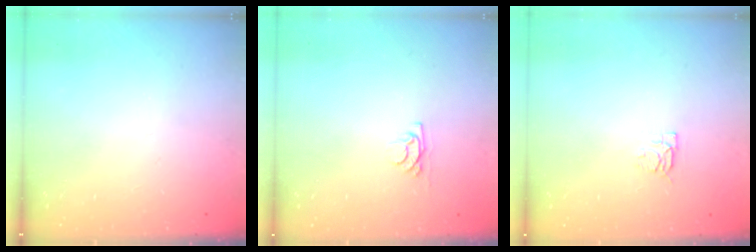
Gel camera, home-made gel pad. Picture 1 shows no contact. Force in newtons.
{"total": 3.8, "press": 3.8, "slide": 0.4}
{"total": 4.9, "press": 4.8, "slide": 0.6}